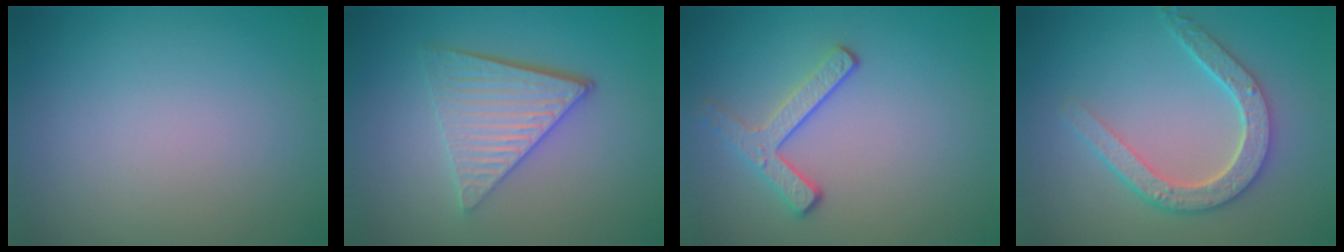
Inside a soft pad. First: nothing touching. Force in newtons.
{"total": 5.4, "press": 3.9, "slide": 3.7}
{"total": 2.7, "press": 2.3, "slide": 1.3}
{"total": 4.7, "press": 3.7, "slide": 2.9}